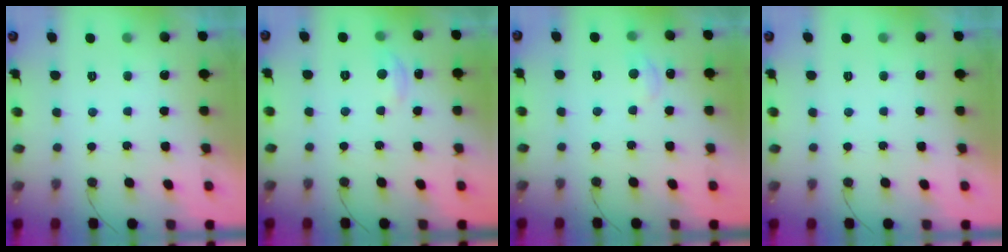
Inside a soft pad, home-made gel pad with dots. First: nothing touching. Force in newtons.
{"total": 2.7, "press": 2.7, "slide": 0.4}
{"total": 5.6, "press": 5.5, "slide": 0.7}
{"total": 0.0}